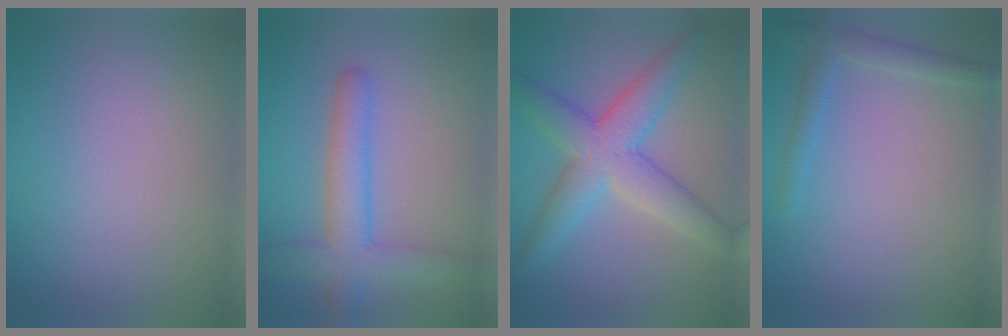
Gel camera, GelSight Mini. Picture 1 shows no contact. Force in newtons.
{"total": 4.7, "press": 4.7, "slide": 0.3}
{"total": 6.0, "press": 6.0, "slide": 0.2}
{"total": 2.0, "press": 2.0, "slide": 0.1}